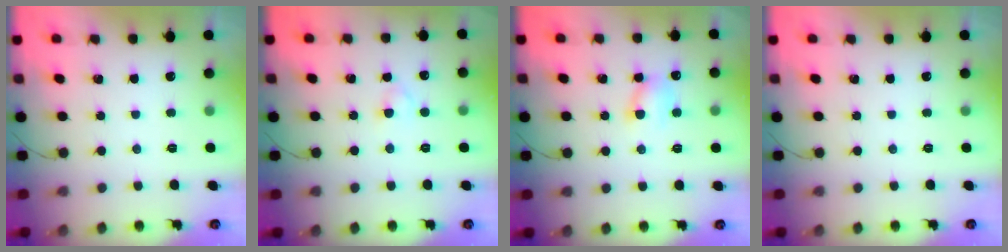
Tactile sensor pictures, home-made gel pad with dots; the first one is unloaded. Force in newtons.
{"total": 2.2, "press": 2.0, "slide": 1.1}
{"total": 6.2, "press": 6.2, "slide": 0.6}
{"total": 0.0}